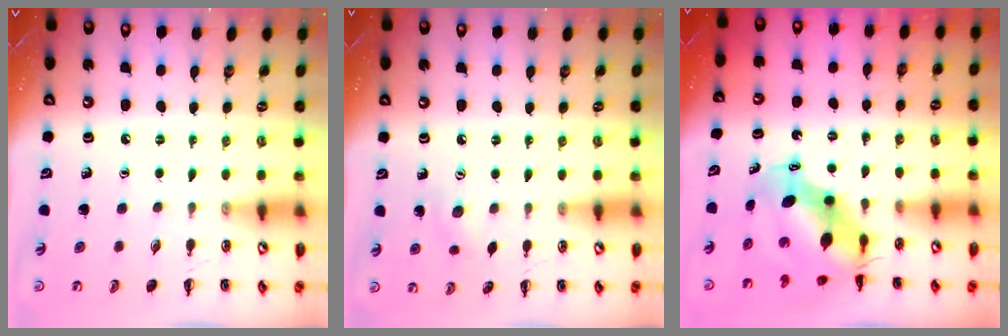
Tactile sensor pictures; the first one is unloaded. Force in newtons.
{"total": 6.3, "press": 6.1, "slide": 1.6}
{"total": 8.0, "press": 7.8, "slide": 1.9}